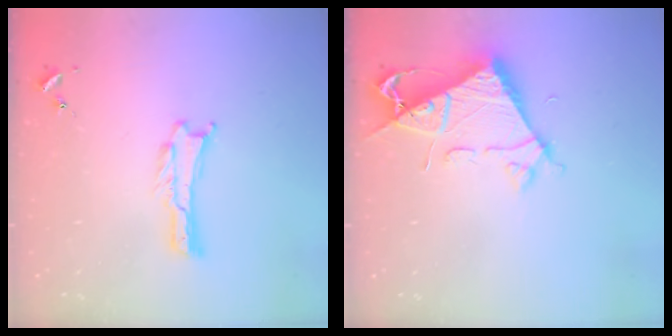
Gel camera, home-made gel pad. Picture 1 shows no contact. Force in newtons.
{"total": 6.5, "press": 6.5, "slide": 0.7}